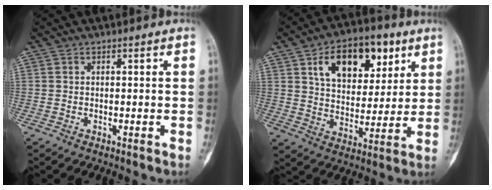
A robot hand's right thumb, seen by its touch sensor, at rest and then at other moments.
{"total": 16.9, "force": [7.5, 10.1, 11.2], "torque": [-0.123, -0.018, 0.126]}